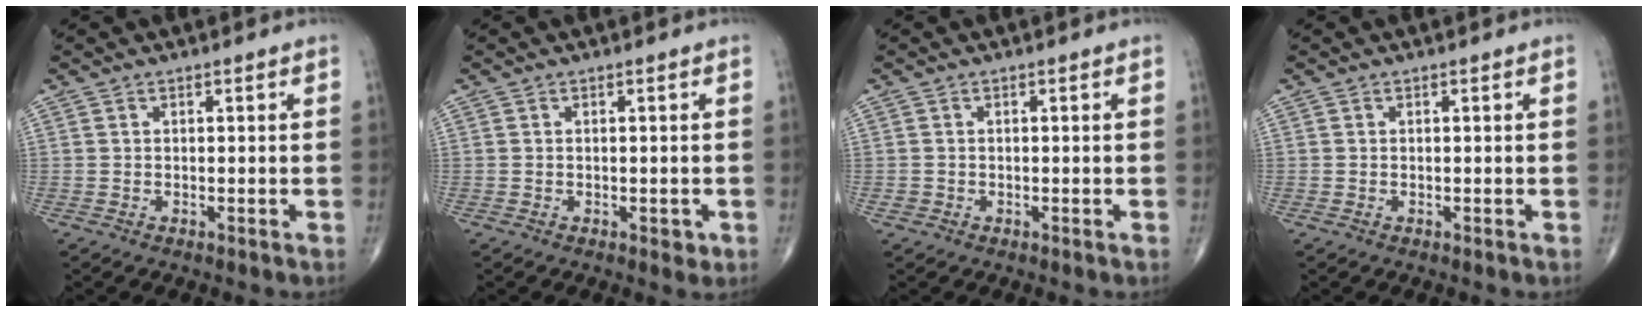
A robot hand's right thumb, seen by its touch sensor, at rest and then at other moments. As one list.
[{"total": 1.4, "force": [-0.4, 0.7, 1.1], "torque": [-0.010, -0.002, -0.005]}, {"total": 0.8, "force": [-0.3, 0.7, 0.2], "torque": [0.000, 0.003, -0.004]}, {"total": 0.0}]